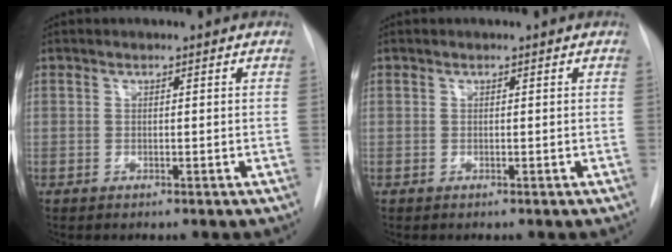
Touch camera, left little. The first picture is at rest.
{"total": 0.0}